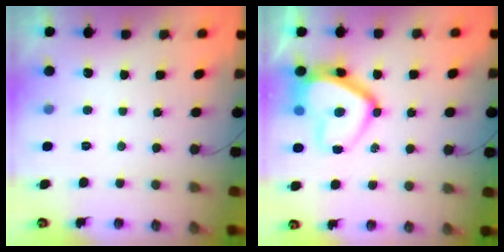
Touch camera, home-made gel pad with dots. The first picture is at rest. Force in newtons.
{"total": 14.1, "press": 14.1, "slide": 0.8}